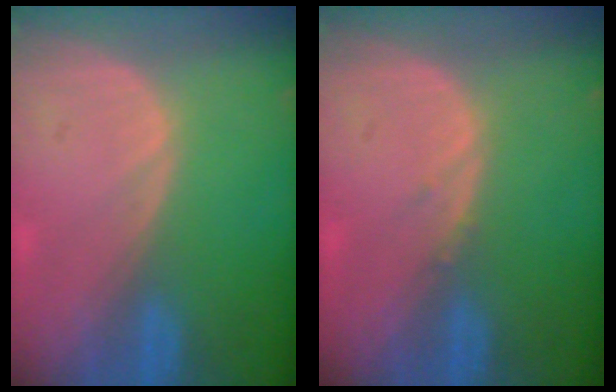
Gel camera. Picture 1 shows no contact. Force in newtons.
{"total": 0.6, "press": 0.6, "slide": 0.3}